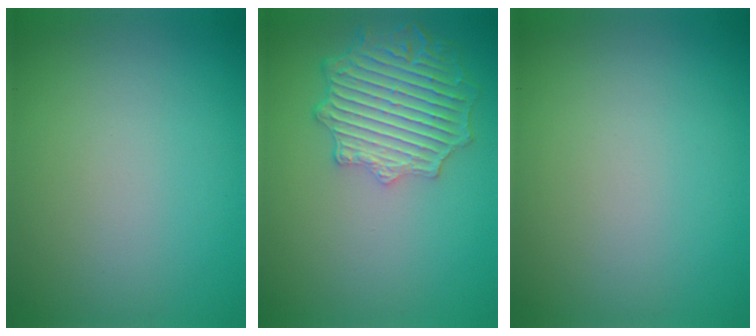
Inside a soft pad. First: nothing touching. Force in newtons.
{"total": 6.3, "press": 5.2, "slide": 3.6}
{"total": 0.0}